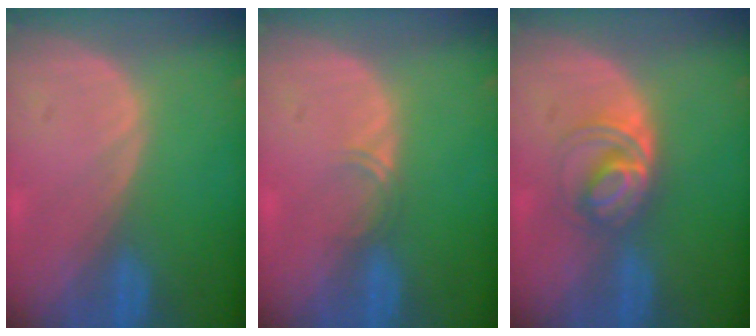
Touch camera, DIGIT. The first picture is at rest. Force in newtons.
{"total": 1.4, "press": 1.1, "slide": 0.9}
{"total": 5.3, "press": 5.1, "slide": 1.1}